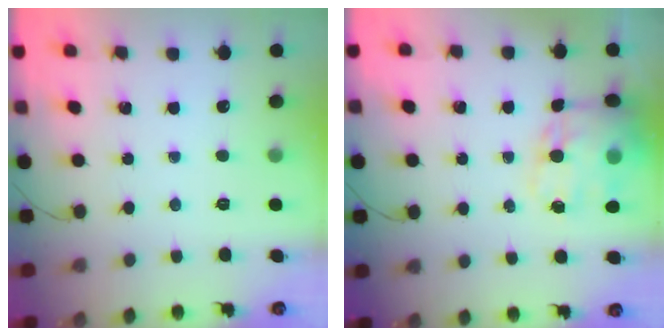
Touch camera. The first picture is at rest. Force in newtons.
{"total": 16.5, "press": 16.0, "slide": 4.1}